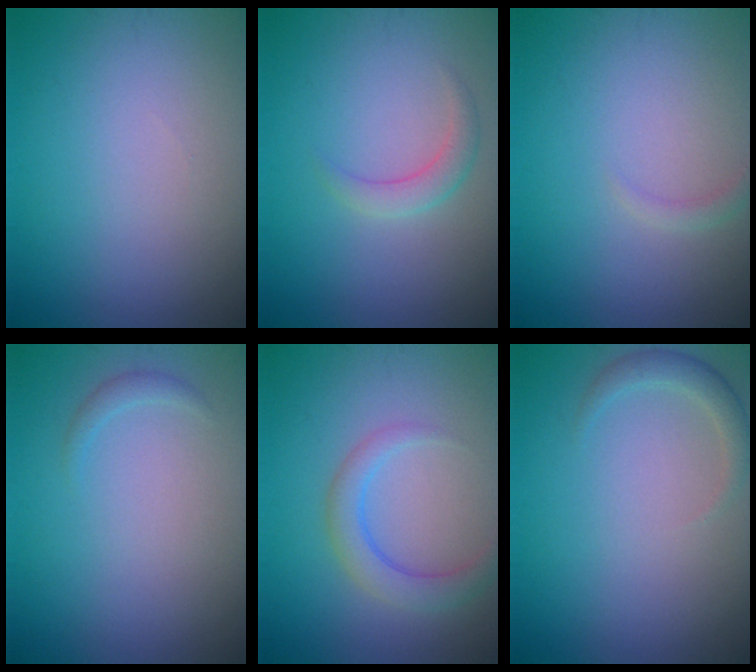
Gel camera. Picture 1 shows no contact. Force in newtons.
{"total": 1.7, "press": 1.7, "slide": 0.0}
{"total": 0.8, "press": 0.8, "slide": 0.0}
{"total": 0.8, "press": 0.8, "slide": 0.0}
{"total": 2.8, "press": 2.8, "slide": 0.1}
{"total": 1.6, "press": 1.6, "slide": 0.2}